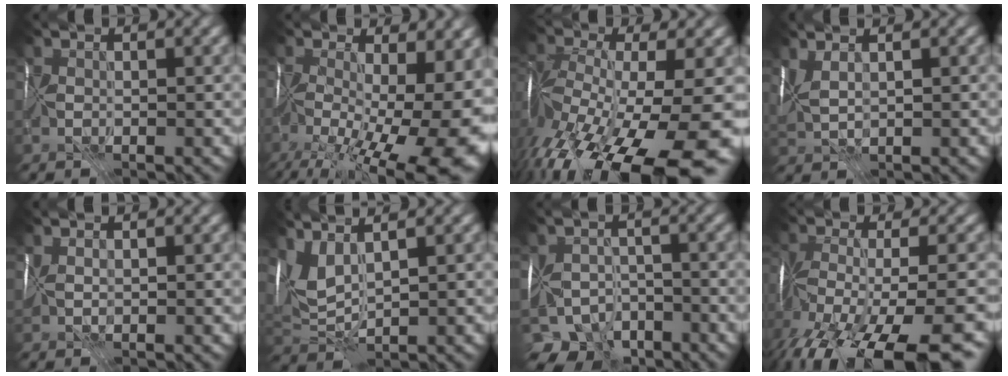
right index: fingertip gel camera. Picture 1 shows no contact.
{"total": 19.6, "force": [-6.5, 9.1, 16.1], "torque": [-0.216, -0.026, -0.064]}
{"total": 18.2, "force": [-9.1, 7.2, 14.0], "torque": [-0.268, -0.035, -0.134]}
{"total": 2.3, "force": [1.5, 0.7, 1.5], "torque": [-0.042, 0.015, 0.036]}
{"total": 1.7, "force": [0.4, 1.0, 1.3], "torque": [-0.026, 0.004, 0.009]}
{"total": 4.1, "force": [2.9, 1.2, 2.6], "torque": [-0.069, 0.010, 0.068]}
{"total": 7.1, "force": [-4.8, 4.7, 2.3], "torque": [-0.027, -0.012, -0.078]}
{"total": 13.1, "force": [-8.7, 4.2, 8.8], "torque": [-0.184, -0.019, -0.127]}